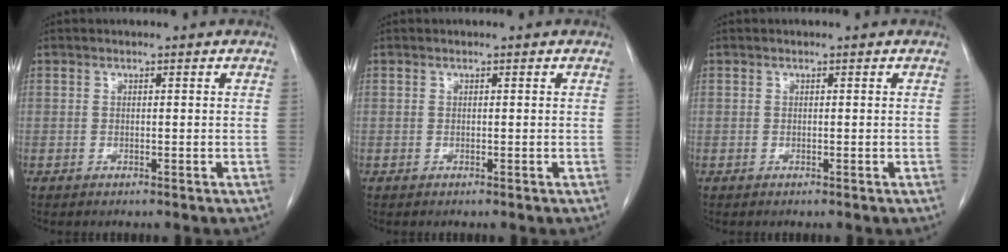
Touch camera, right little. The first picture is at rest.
{"total": 0.0}
{"total": 0.0}